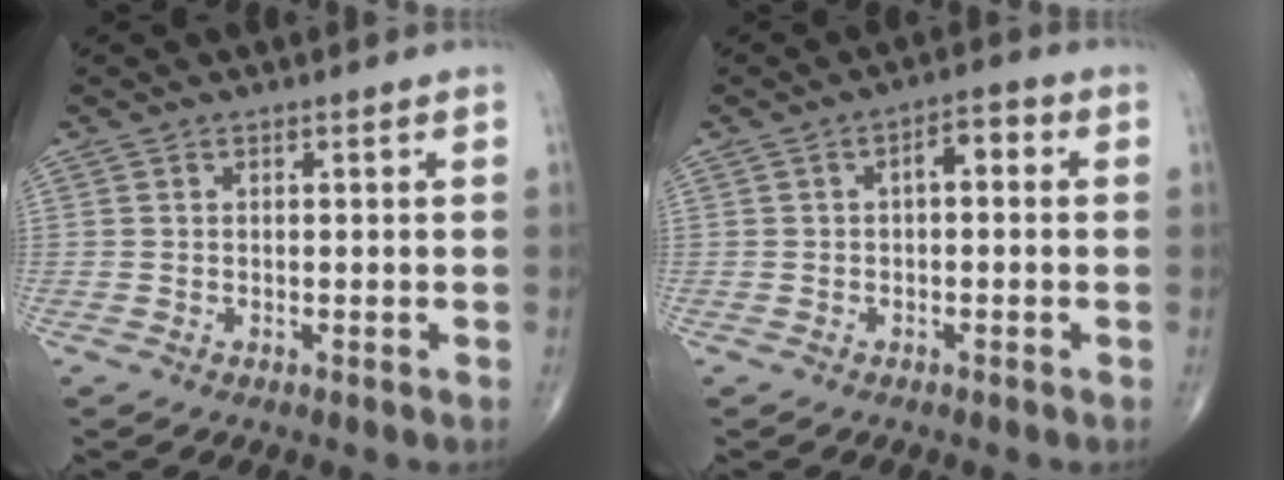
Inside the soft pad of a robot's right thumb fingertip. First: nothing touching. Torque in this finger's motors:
{"motor_torque": [0.37, 0.31, 0.22, -0.15, 0.00]}